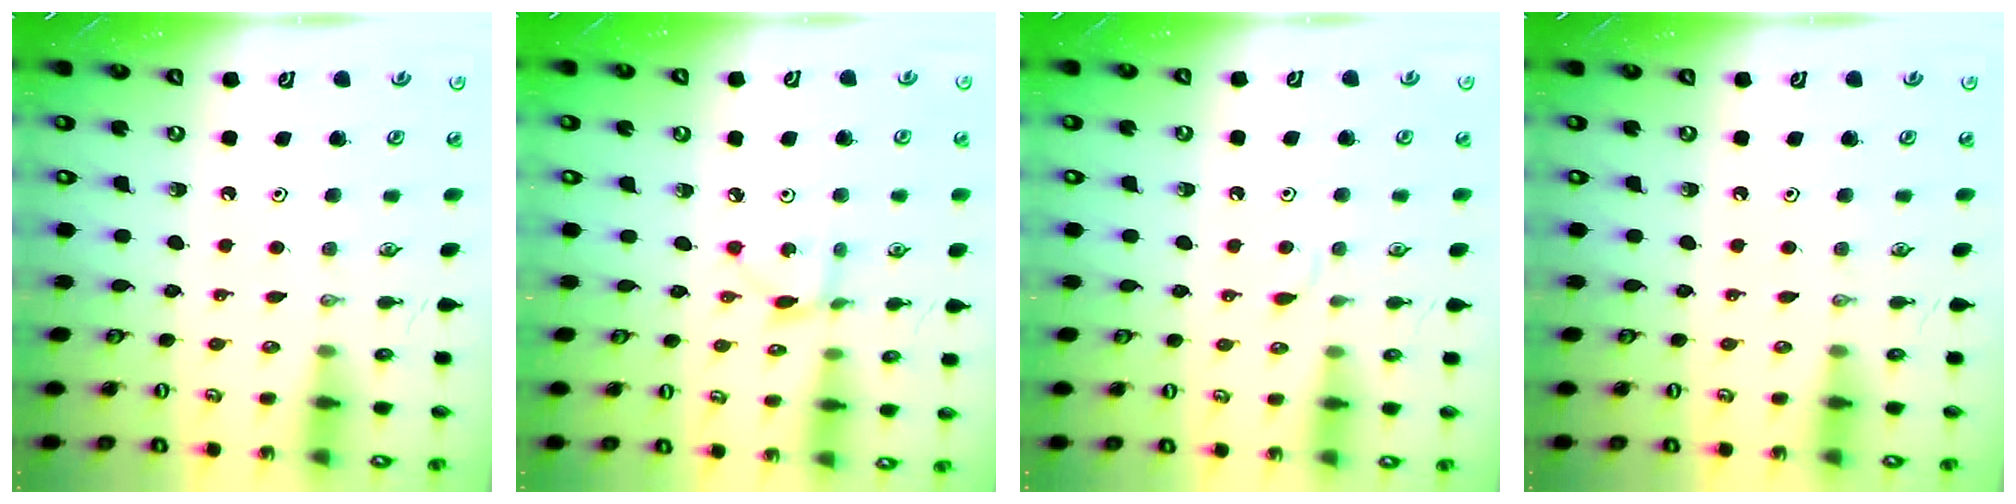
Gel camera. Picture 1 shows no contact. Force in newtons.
{"total": 2.7, "press": 2.7, "slide": 0.1}
{"total": 3.1, "press": 3.1, "slide": 0.4}
{"total": 0.0}